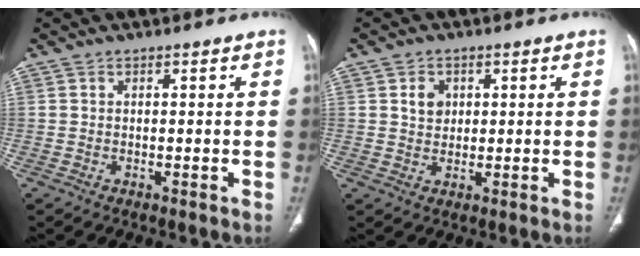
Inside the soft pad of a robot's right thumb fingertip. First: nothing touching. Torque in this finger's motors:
{"motor_torque": [-0.86, 0.71, 0.32, -0.05, -0.01]}